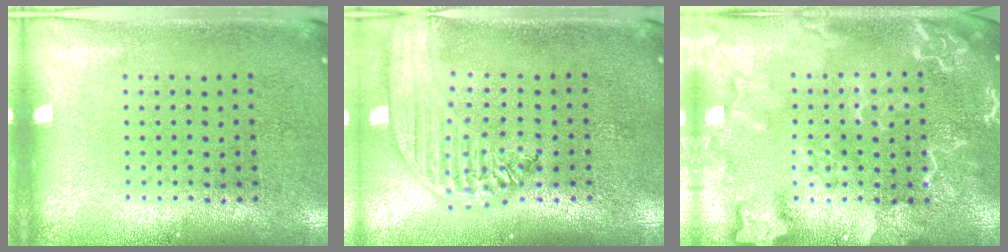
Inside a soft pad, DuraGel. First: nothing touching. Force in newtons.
{"total": 2.8, "press": 2.2, "slide": 1.6}
{"total": 2.8, "press": 2.8, "slide": 0.4}